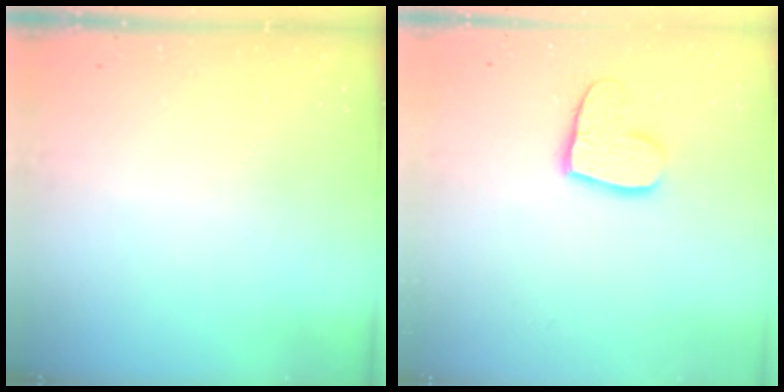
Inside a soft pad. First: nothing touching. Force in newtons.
{"total": 11.9, "press": 11.9, "slide": 0.9}